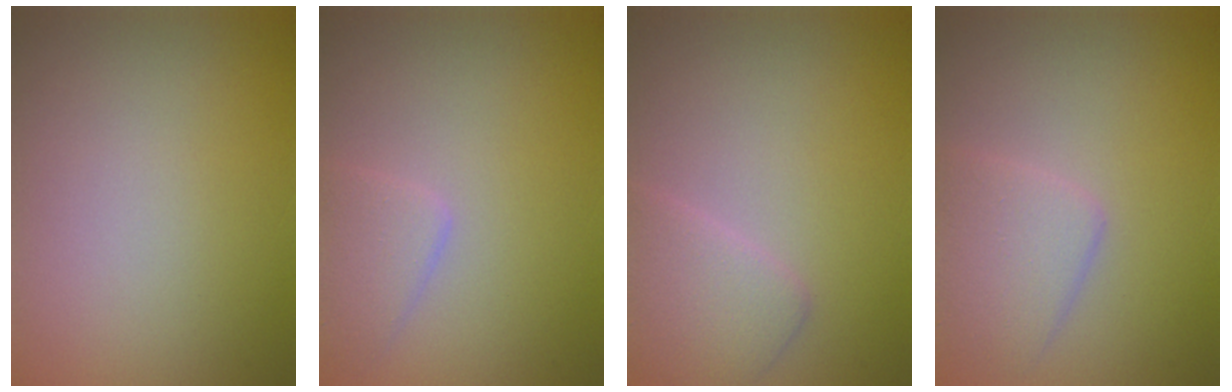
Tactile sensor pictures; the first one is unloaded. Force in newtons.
{"total": 2.2, "press": 2.2, "slide": 0.1}
{"total": 2.9, "press": 2.9, "slide": 0.1}
{"total": 3.3, "press": 3.3, "slide": 0.2}